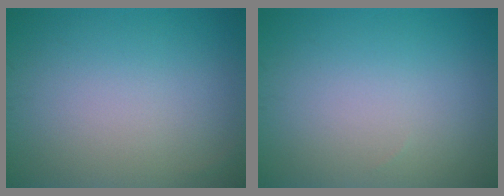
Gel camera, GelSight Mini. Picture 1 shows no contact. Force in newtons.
{"total": 0.0}